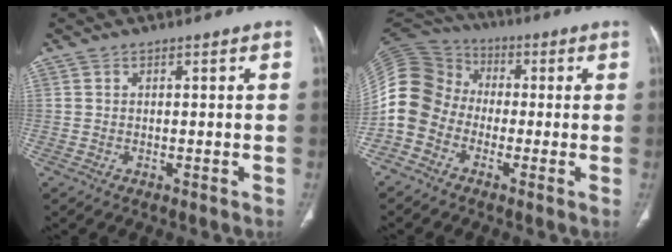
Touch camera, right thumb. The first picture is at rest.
{"total": 13.5, "force": [-3.5, 11.4, 6.3], "torque": [-0.128, 0.057, -0.080]}